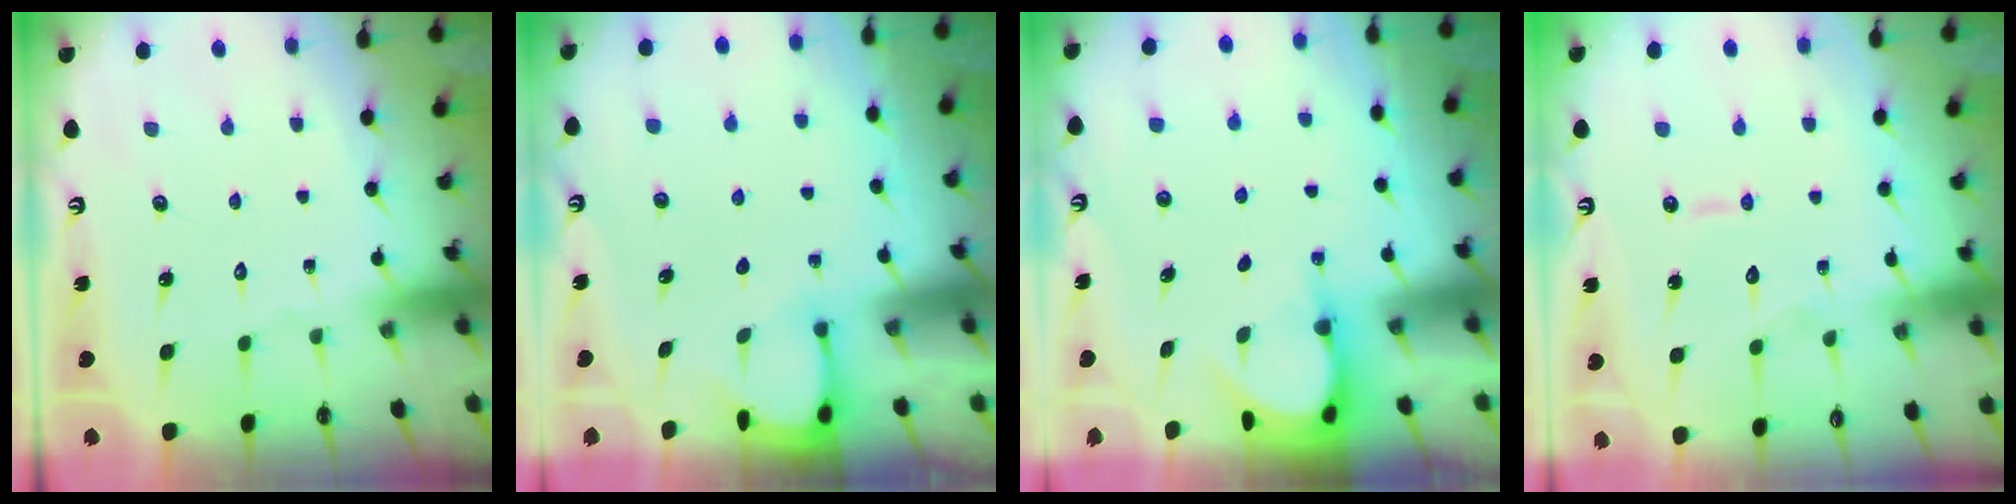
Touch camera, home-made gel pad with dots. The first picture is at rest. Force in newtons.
{"total": 3.1, "press": 3.1, "slide": 0.3}
{"total": 3.9, "press": 3.9, "slide": 0.4}
{"total": 6.8, "press": 6.7, "slide": 0.5}